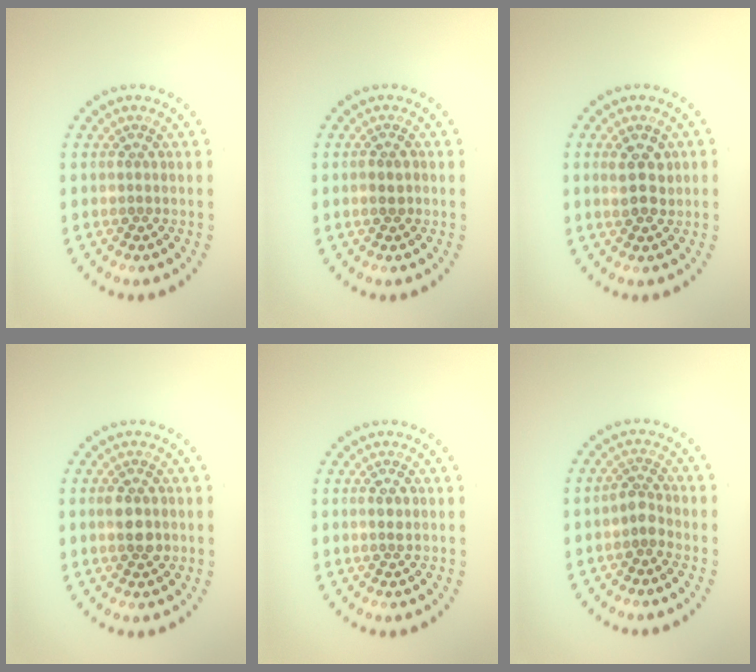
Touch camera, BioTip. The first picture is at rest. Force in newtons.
{"total": 1.2, "press": 1.2, "slide": 0.3}
{"total": 2.6, "press": 2.6, "slide": 0.3}
{"total": 2.5, "press": 2.5, "slide": 0.2}
{"total": 0.5, "press": 0.5, "slide": 0.1}
{"total": 1.7, "press": 1.4, "slide": 1.0}